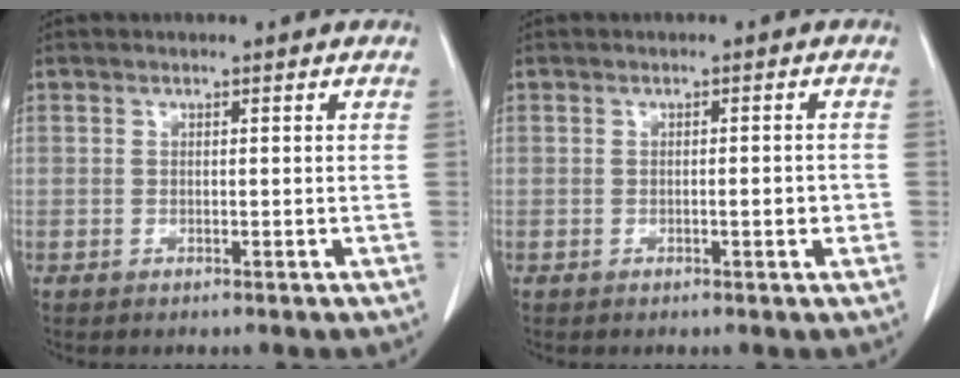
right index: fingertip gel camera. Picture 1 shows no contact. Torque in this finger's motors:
{"motor_torque": [0.25, -0.22, 0.02, 0.03]}